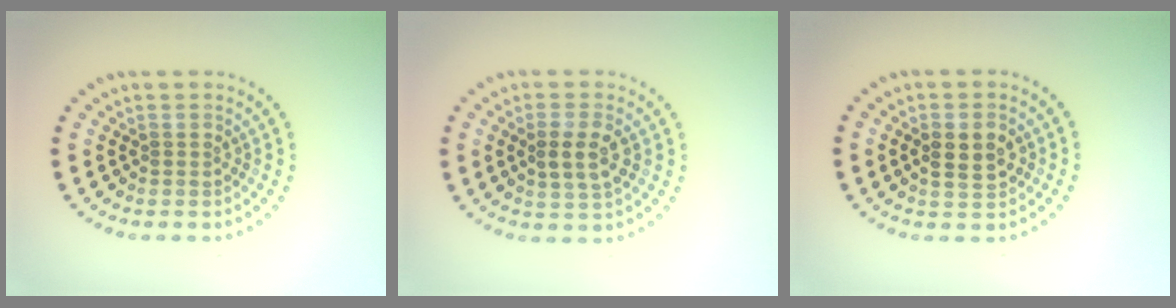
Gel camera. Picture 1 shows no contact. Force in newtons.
{"total": 2.8, "press": 2.8, "slide": 0.5}
{"total": 2.8, "press": 2.7, "slide": 0.3}